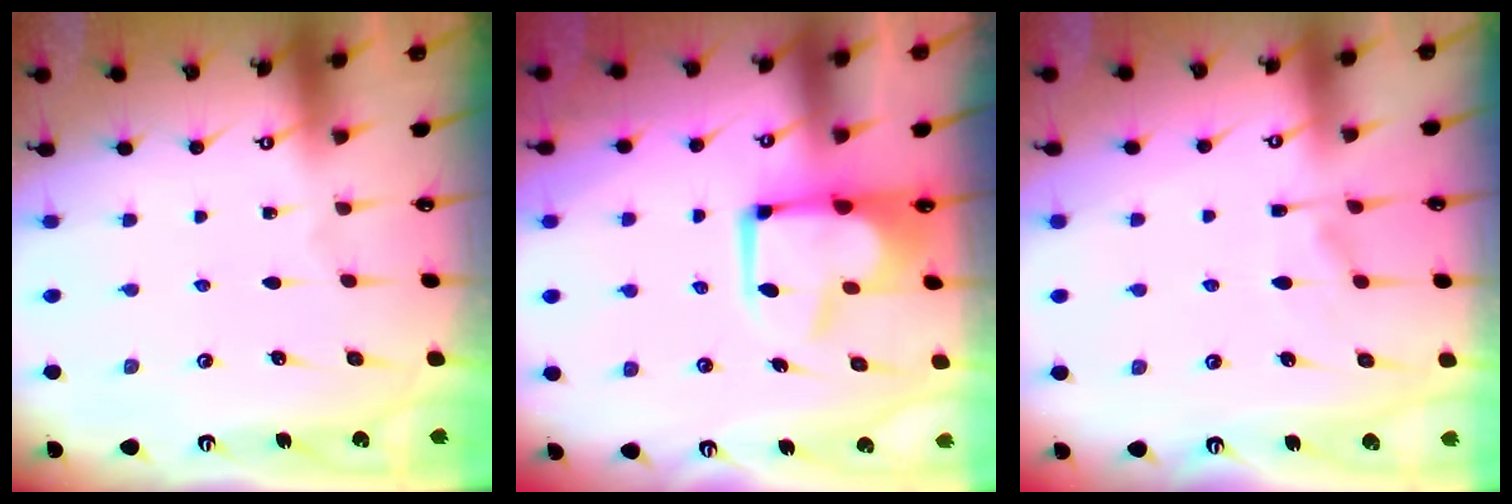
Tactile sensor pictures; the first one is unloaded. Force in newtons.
{"total": 9.7, "press": 9.7, "slide": 1.0}
{"total": 1.3, "press": 0.6, "slide": 1.1}